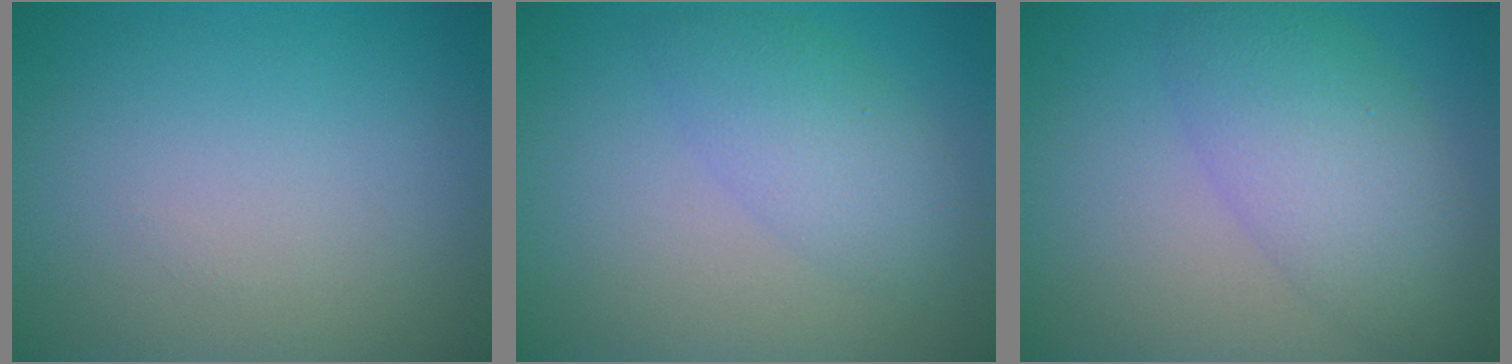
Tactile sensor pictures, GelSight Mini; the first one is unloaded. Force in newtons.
{"total": 3.6, "press": 3.6, "slide": 0.1}
{"total": 5.9, "press": 5.9, "slide": 0.1}